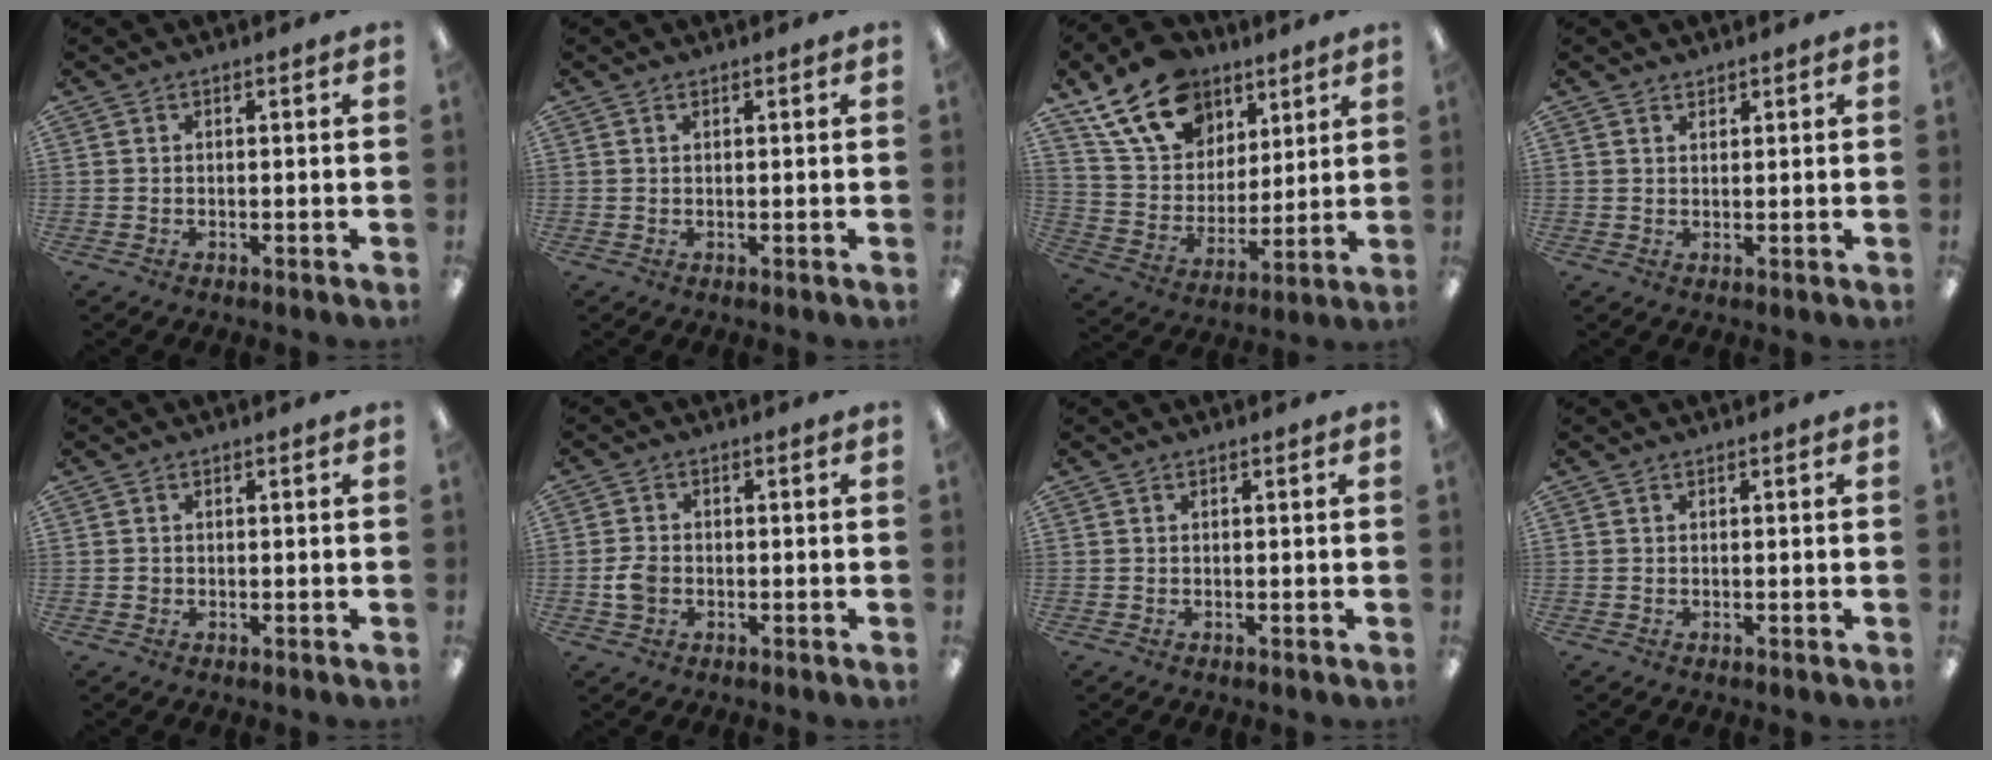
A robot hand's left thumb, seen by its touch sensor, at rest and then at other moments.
{"total": 0.5, "force": [0.4, 0.2, 0.2], "torque": [-0.006, 0.001, 0.008]}
{"total": 18.6, "force": [11.9, 12.2, 7.5], "torque": [-0.139, -0.060, 0.226]}
{"total": 1.4, "force": [1.3, 0.5, 0.0], "torque": [0.001, -0.002, 0.025]}
{"total": 0.5, "force": [0.0, 0.5, 0.1], "torque": [-0.002, 0.005, -0.002]}
{"total": 3.9, "force": [-0.8, 3.1, 2.3], "torque": [-0.045, 0.004, -0.015]}
{"total": 0.0}
{"total": 0.0}